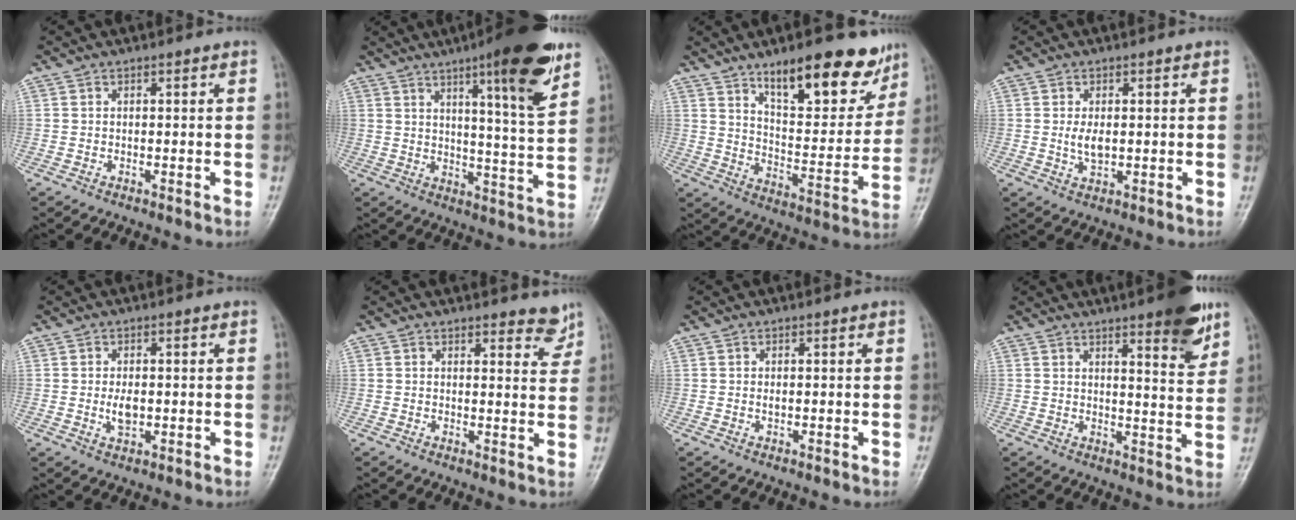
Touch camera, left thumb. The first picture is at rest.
{"total": 15.4, "force": [8.8, 2.2, 12.5], "torque": [-0.162, -0.050, 0.125]}
{"total": 19.0, "force": [12.4, 7.1, 12.5], "torque": [-0.128, -0.074, 0.195]}
{"total": 4.1, "force": [-0.4, 2.4, 3.3], "torque": [-0.061, -0.003, -0.007]}
{"total": 3.5, "force": [-0.2, 2.1, 2.8], "torque": [-0.047, -0.004, -0.004]}
{"total": 4.2, "force": [3.5, 1.7, 1.6], "torque": [0.006, -0.027, 0.038]}
{"total": 0.8, "force": [0.1, 0.5, 0.6], "torque": [-0.009, 0.000, 0.001]}
{"total": 10.1, "force": [6.3, 2.1, 7.6], "torque": [-0.081, -0.036, 0.082]}